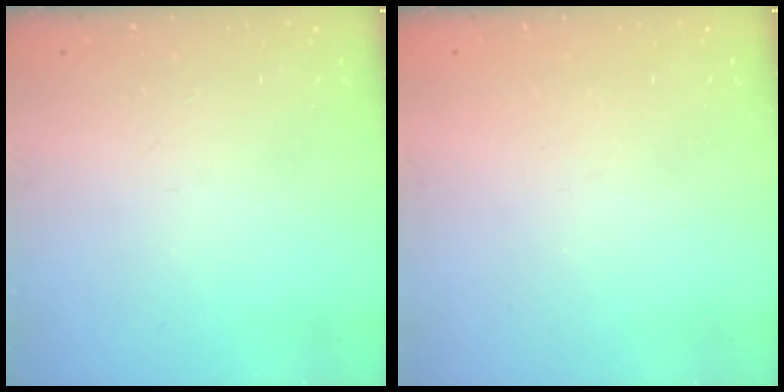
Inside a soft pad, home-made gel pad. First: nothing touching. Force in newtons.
{"total": 1.3, "press": 1.3, "slide": 0.2}